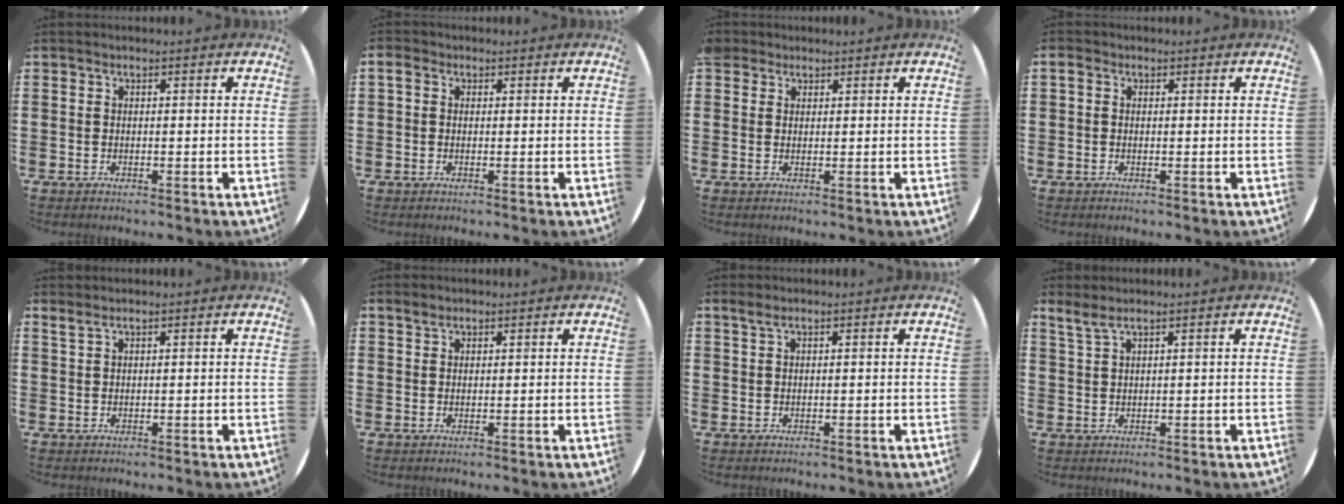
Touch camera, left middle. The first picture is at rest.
{"total": 1.2, "force": [0.4, 1.0, 0.6], "torque": [-0.007, 0.005, 0.005]}
{"total": 1.3, "force": [1.1, 0.7, 0.1], "torque": [0.004, 0.000, 0.020]}
{"total": 0.7, "force": [0.2, 0.6, 0.3], "torque": [-0.008, 0.007, 0.003]}
{"total": 0.9, "force": [0.7, -0.1, 0.4], "torque": [-0.009, 0.000, 0.014]}
{"total": 1.4, "force": [1.2, 0.7, 0.4], "torque": [-0.002, 0.001, 0.020]}
{"total": 1.0, "force": [0.7, 0.1, 0.7], "torque": [-0.014, 0.003, 0.012]}
{"total": 1.9, "force": [1.5, 0.1, 1.3], "torque": [-0.027, 0.001, 0.027]}